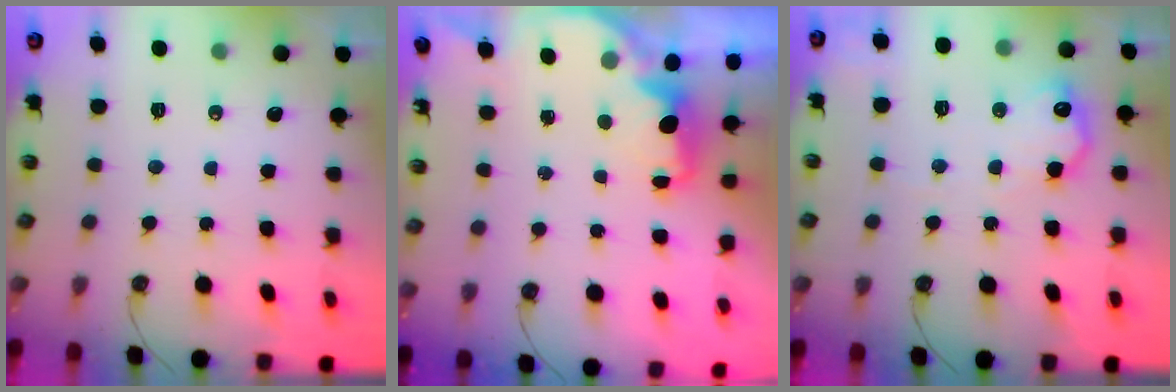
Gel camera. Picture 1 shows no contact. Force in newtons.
{"total": 2.4, "press": 2.3, "slide": 0.8}
{"total": 12.2, "press": 12.2, "slide": 0.4}